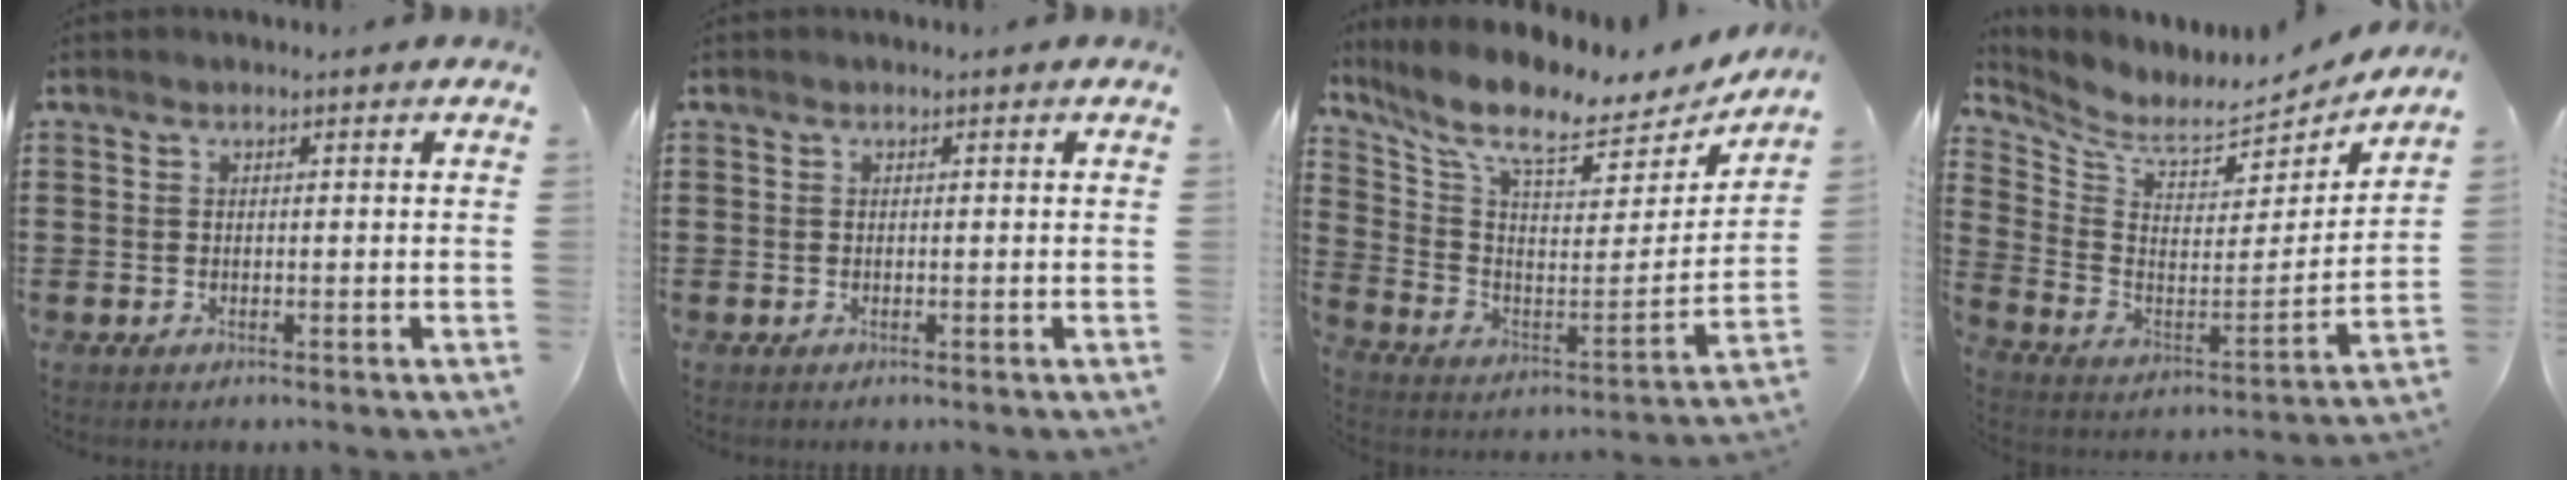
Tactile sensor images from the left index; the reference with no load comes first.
{"total": 0.0}
{"total": 9.3, "force": [7.7, 1.8, 5.0], "torque": [-0.132, -0.058, 0.128]}
{"total": 6.1, "force": [5.7, 1.2, 1.9], "torque": [-0.070, -0.057, 0.094]}